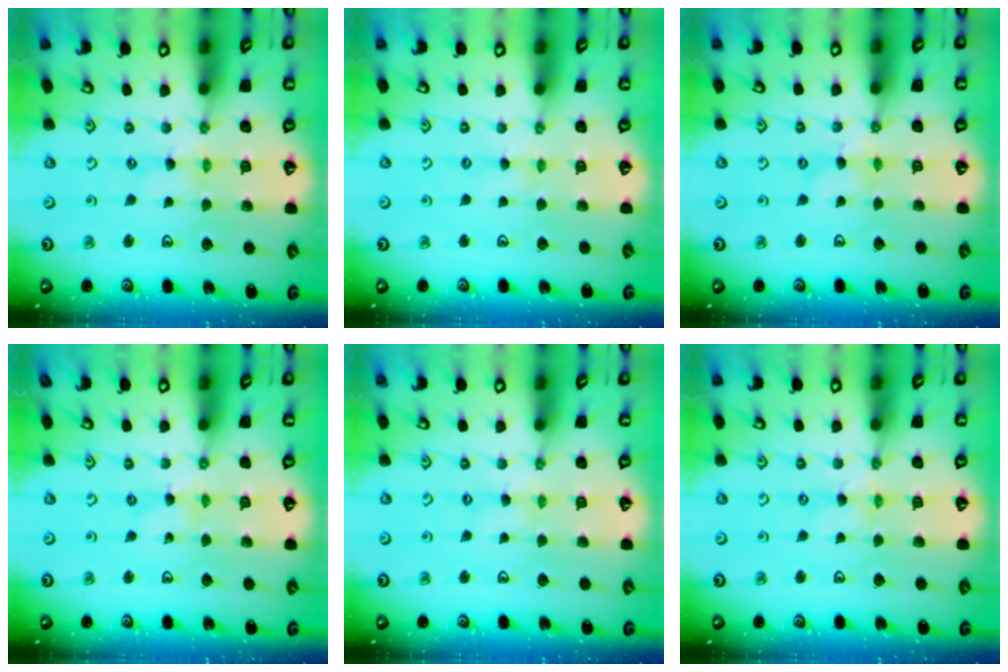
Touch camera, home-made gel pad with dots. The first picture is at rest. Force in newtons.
{"total": 2.1, "press": 2.0, "slide": 0.3}
{"total": 1.3, "press": 1.3, "slide": 0.3}
{"total": 0.0}
{"total": 1.1, "press": 1.1, "slide": 0.2}
{"total": 0.0}